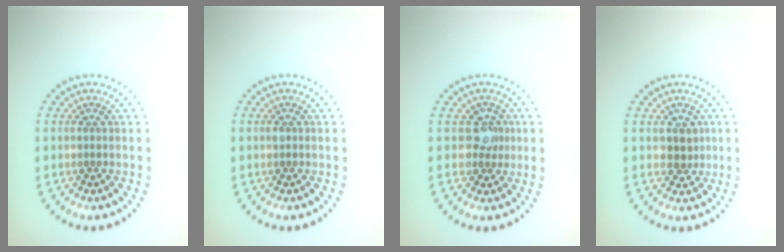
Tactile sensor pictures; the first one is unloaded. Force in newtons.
{"total": 0.7, "press": 0.6, "slide": 0.1}
{"total": 2.1, "press": 1.8, "slide": 1.1}
{"total": 1.7, "press": 1.4, "slide": 1.0}